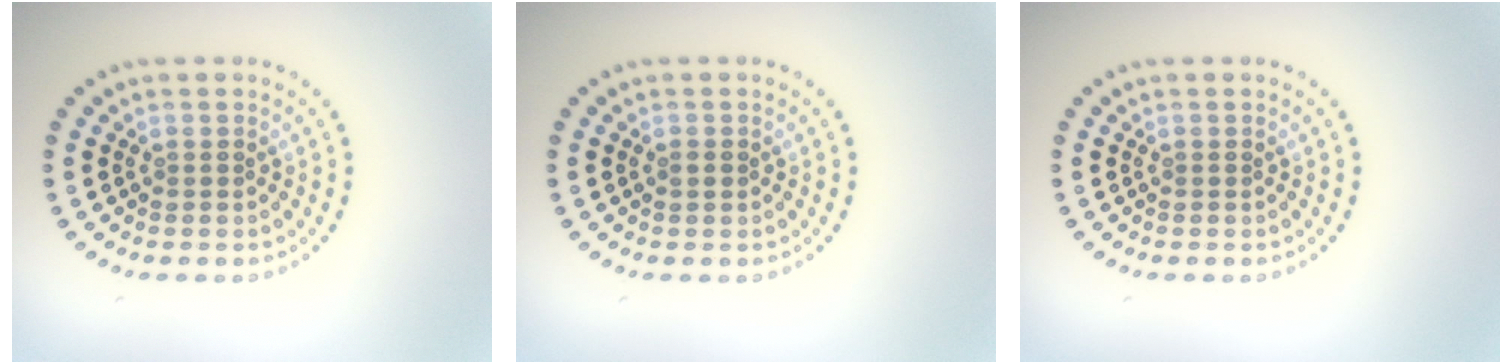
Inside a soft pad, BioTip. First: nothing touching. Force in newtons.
{"total": 0.7, "press": 0.7, "slide": 0.0}
{"total": 0.0}